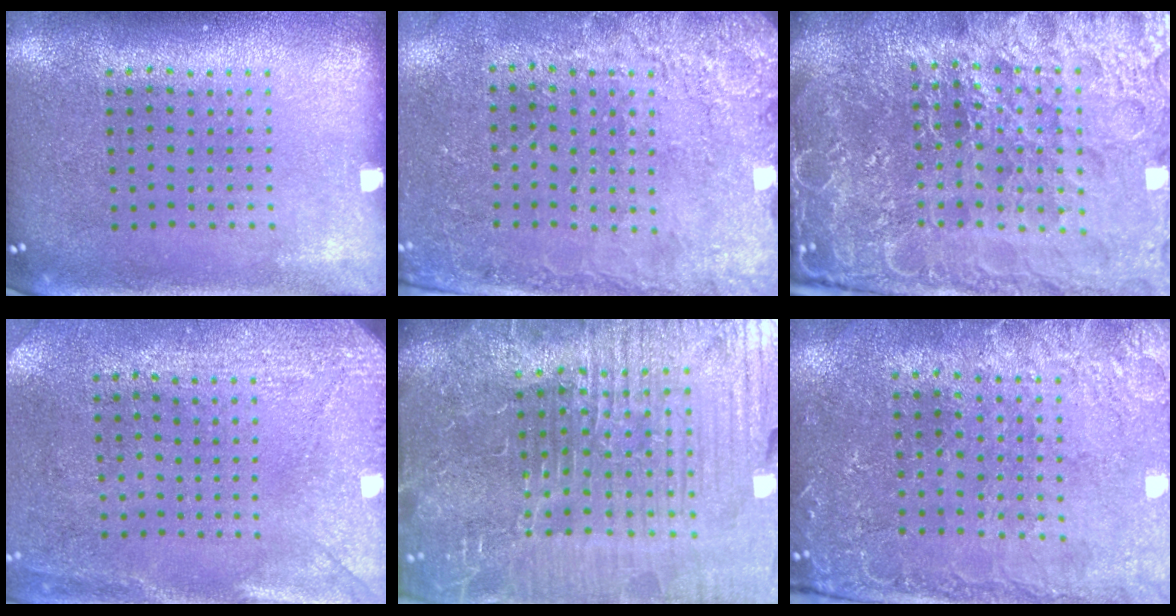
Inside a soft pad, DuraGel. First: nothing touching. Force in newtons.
{"total": 2.5, "press": 2.3, "slide": 0.8}
{"total": 6.9, "press": 6.0, "slide": 3.3}
{"total": 3.0, "press": 2.3, "slide": 1.9}
{"total": 7.3, "press": 6.6, "slide": 3.3}
{"total": 0.6, "press": 0.4, "slide": 0.4}